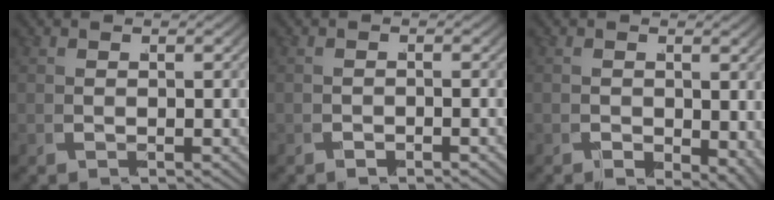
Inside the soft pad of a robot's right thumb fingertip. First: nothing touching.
{"total": 1.1, "force": [-1.0, 0.4, 0.2], "torque": [-0.011, -0.009, -0.019]}
{"total": 3.1, "force": [-0.8, 2.2, 2.1], "torque": [-0.042, -0.027, -0.001]}